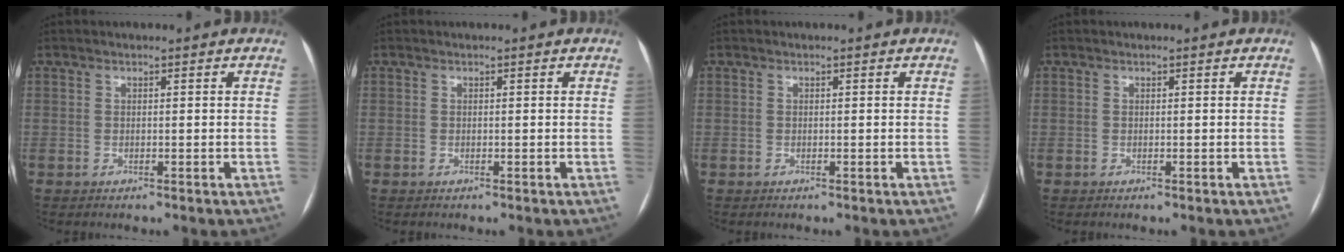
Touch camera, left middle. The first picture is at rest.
{"total": 0.0}
{"total": 0.0}
{"total": 0.0}